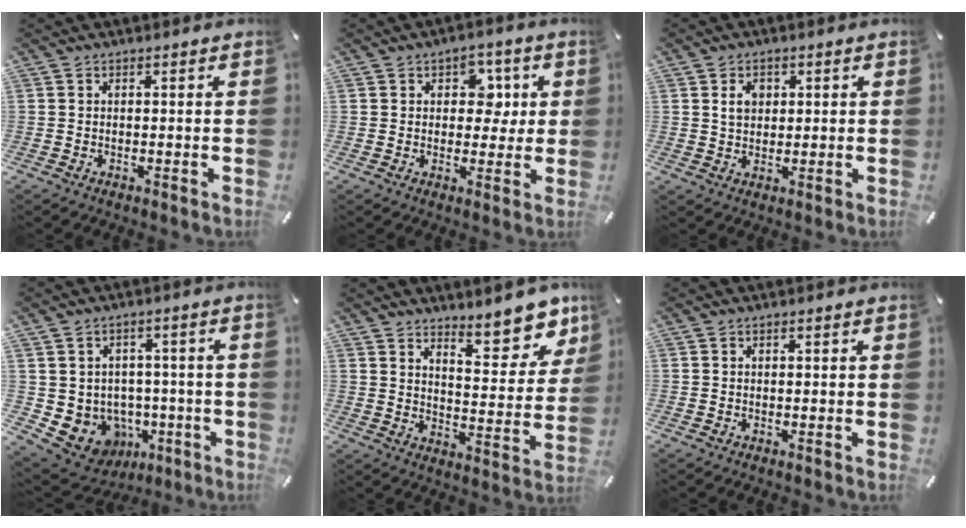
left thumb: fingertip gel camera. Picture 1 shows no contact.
{"total": 6.8, "force": [1.7, 5.3, 3.9], "torque": [-0.034, -0.004, 0.019]}
{"total": 4.0, "force": [1.2, 3.3, 1.9], "torque": [-0.029, 0.004, 0.015]}
{"total": 8.9, "force": [-1.6, 8.4, 2.4], "torque": [-0.052, -0.007, -0.018]}
{"total": 12.2, "force": [10.1, 4.2, 5.3], "torque": [-0.052, -0.087, 0.175]}
{"total": 0.0}